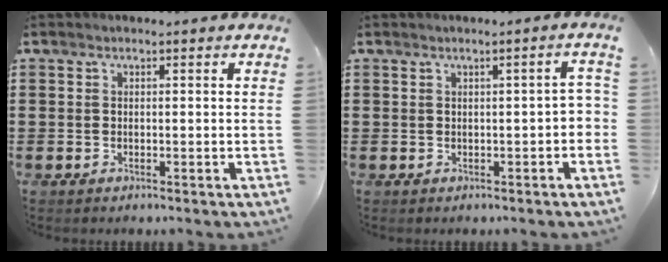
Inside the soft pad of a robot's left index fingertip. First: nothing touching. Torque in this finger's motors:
{"motor_torque": [0.05, 0.18, 0.09, 0.04]}